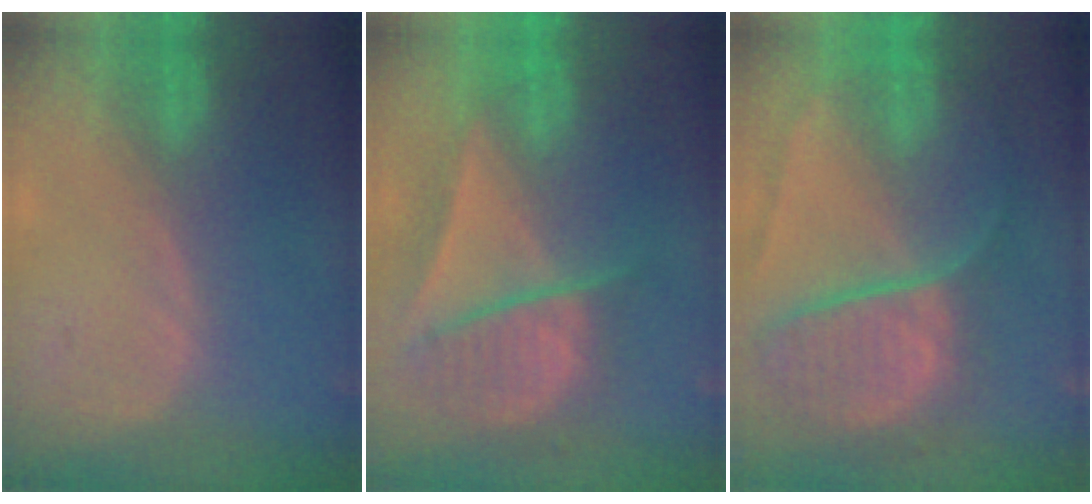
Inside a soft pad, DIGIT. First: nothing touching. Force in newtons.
{"total": 9.1, "press": 7.9, "slide": 4.5}
{"total": 10.7, "press": 8.9, "slide": 5.9}